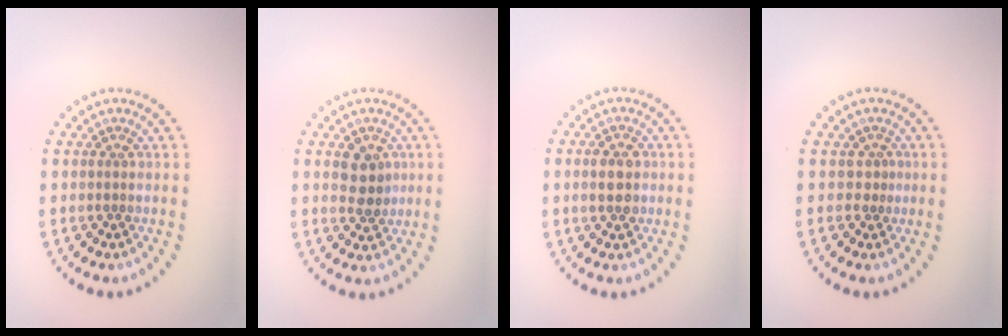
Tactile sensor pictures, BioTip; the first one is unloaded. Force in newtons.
{"total": 2.7, "press": 2.5, "slide": 0.9}
{"total": 2.9, "press": 2.9, "slide": 0.2}
{"total": 0.9, "press": 0.3, "slide": 0.9}